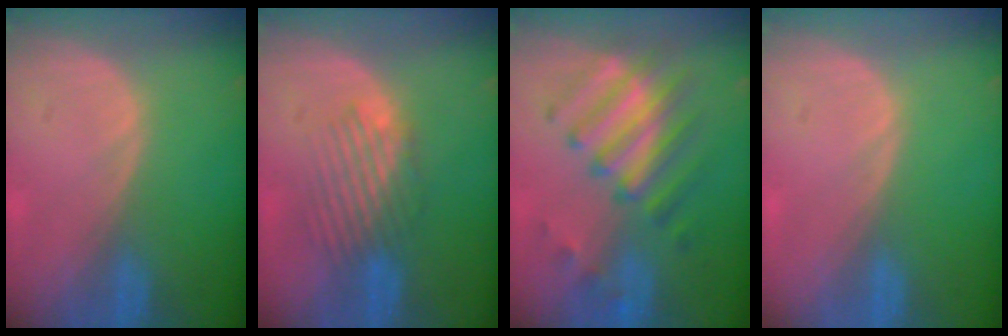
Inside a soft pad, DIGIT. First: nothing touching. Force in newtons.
{"total": 5.1, "press": 4.7, "slide": 1.8}
{"total": 8.2, "press": 8.1, "slide": 1.2}
{"total": 0.5, "press": 0.0, "slide": 0.5}